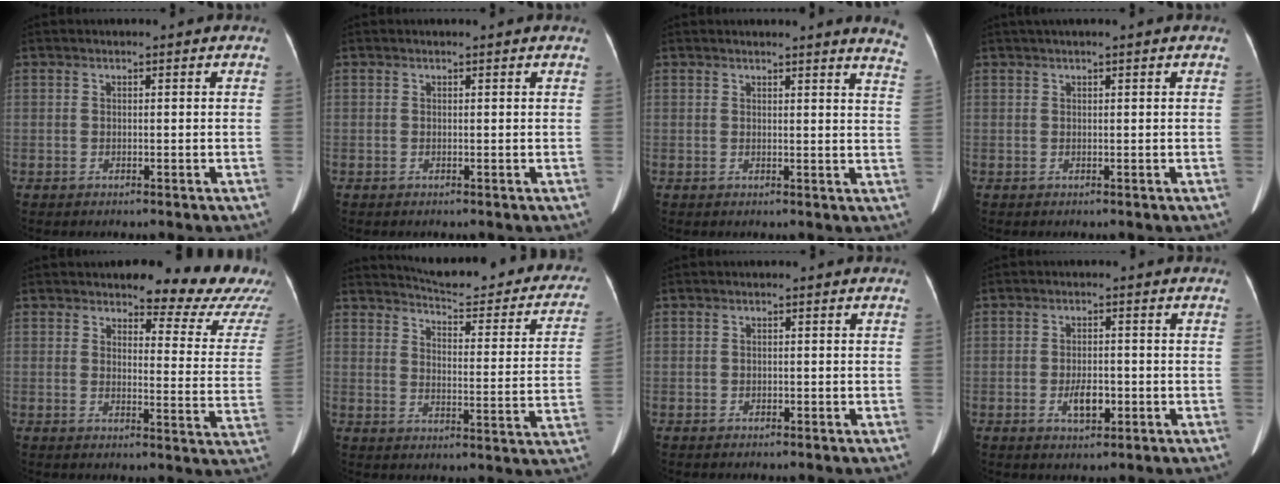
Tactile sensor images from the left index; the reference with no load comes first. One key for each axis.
{"total": 0.0}
{"total": 7.1, "fx": 6.7, "fy": -0.5, "fz": 2.3, "tx": -0.018, "ty": -0.051, "tz": 0.042}
{"total": 1.3, "fx": 0.8, "fy": -0.2, "fz": 1.0, "tx": -0.022, "ty": 0.017, "tz": 0.019}
{"total": 14.6, "fx": 12.8, "fy": 4.1, "fz": 5.5, "tx": -0.033, "ty": -0.044, "tz": 0.115}
{"total": 24.0, "fx": 21.5, "fy": 4.6, "fz": 9.7, "tx": -0.119, "ty": -0.058, "tz": 0.244}
{"total": 0.5, "fx": -0.3, "fy": 0.4, "fz": 0.2, "tx": -0.003, "ty": 0.001, "tz": -0.007}
{"total": 3.9, "fx": -1.4, "fy": 1.8, "fz": 3.2, "tx": -0.058, "ty": 0.000, "tz": -0.018}